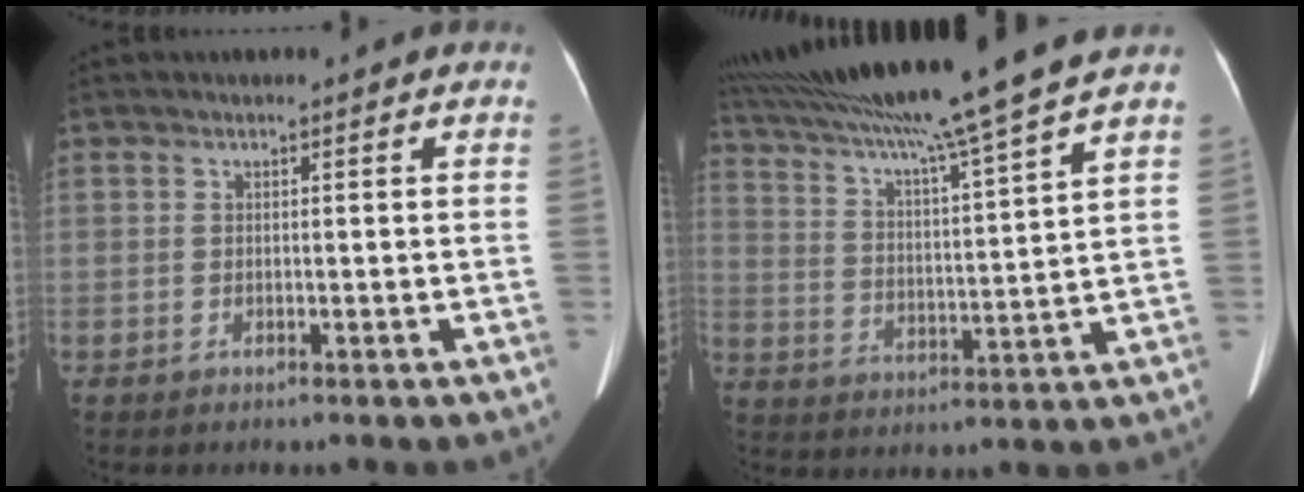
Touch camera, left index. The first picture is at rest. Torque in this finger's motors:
{"motor_torque": [0.83, -1.31, 0.27, 0.21]}